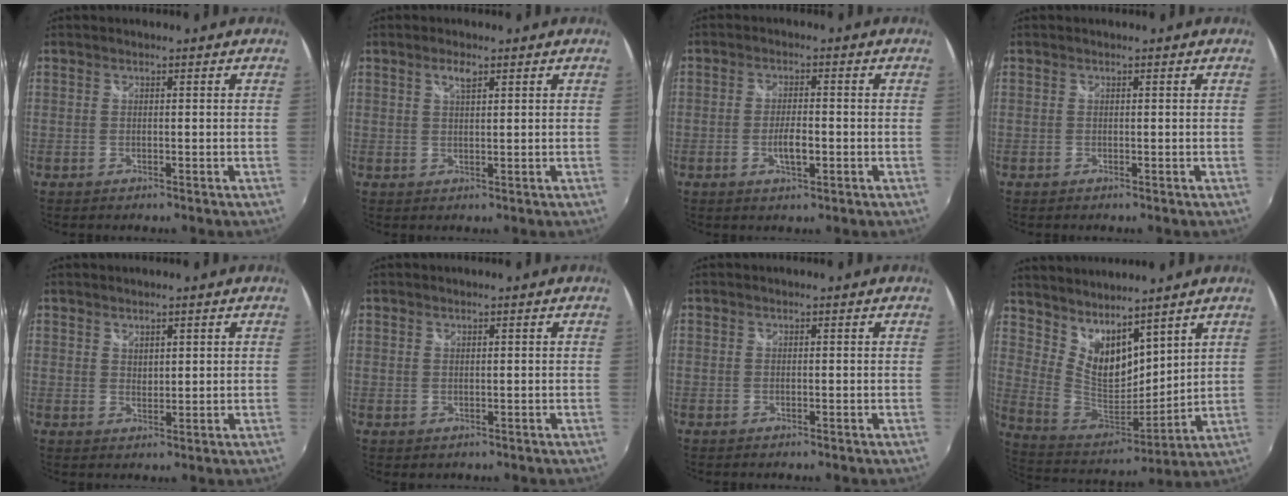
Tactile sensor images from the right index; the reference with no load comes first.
{"total": 2.3, "force": [1.4, 0.7, 1.7], "torque": [-0.029, 0.004, 0.023]}
{"total": 4.2, "force": [-1.3, 1.3, 3.7], "torque": [-0.074, -0.002, -0.022]}
{"total": 0.0}
{"total": 2.1, "force": [1.6, 1.1, 0.8], "torque": [-0.009, -0.001, 0.029]}
{"total": 0.9, "force": [0.3, 0.8, 0.1], "torque": [0.003, 0.000, 0.004]}
{"total": 0.0}
{"total": 13.9, "force": [10.1, 5.8, 7.5], "torque": [-0.135, -0.010, 0.202]}